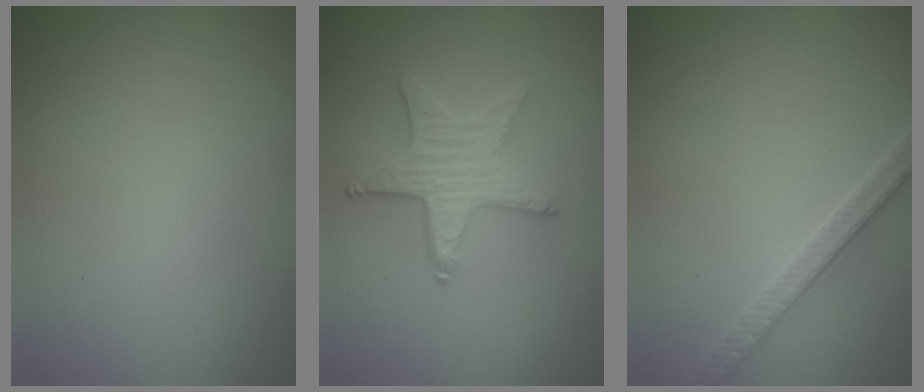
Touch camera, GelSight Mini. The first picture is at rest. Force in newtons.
{"total": 4.3, "press": 3.7, "slide": 2.3}
{"total": 2.8, "press": 2.8, "slide": 0.6}